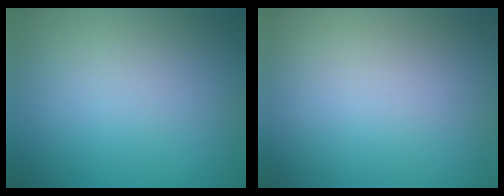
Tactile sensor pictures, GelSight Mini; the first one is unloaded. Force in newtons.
{"total": 0.0}